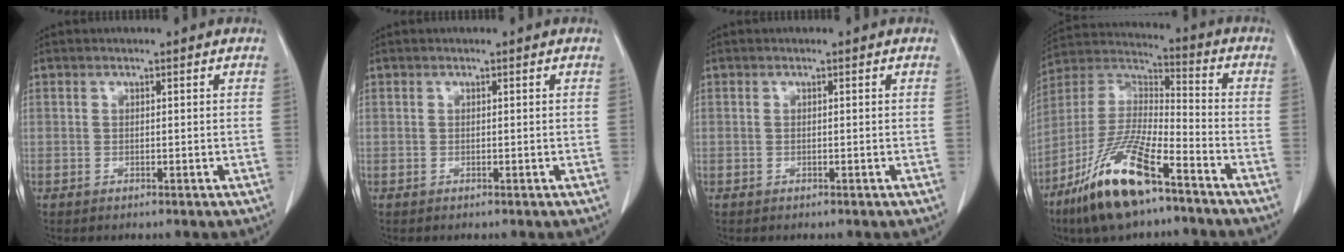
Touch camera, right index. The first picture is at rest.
{"total": 0.0}
{"total": 0.0}
{"total": 17.0, "force": [-10.6, 3.7, 12.8], "torque": [-0.276, -0.019, -0.198]}